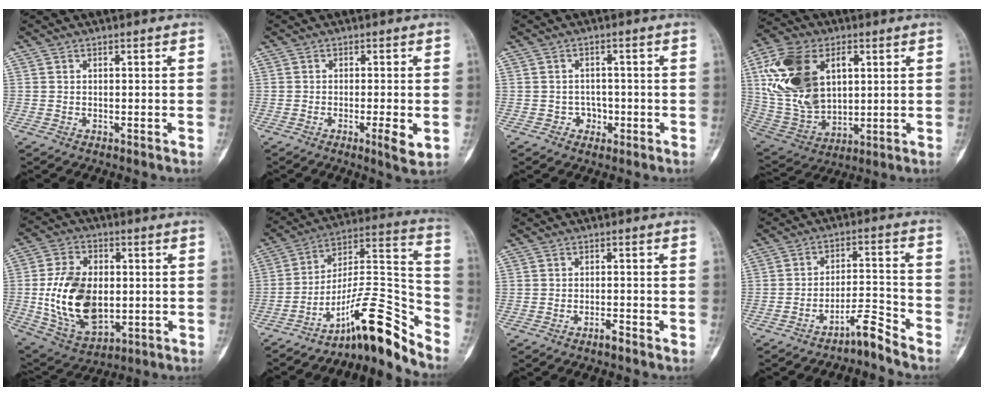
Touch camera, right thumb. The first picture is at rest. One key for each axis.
{"total": 4.3, "fx": -1.1, "fy": 0.7, "fz": 4.1, "tx": -0.064, "ty": -0.008, "tz": -0.017}
{"total": 2.8, "fx": -1.0, "fy": 2.4, "fz": 0.8, "tx": 0.007, "ty": 0.011, "tz": -0.017}
{"total": 20.2, "fx": 5.2, "fy": 13.2, "fz": 14.4, "tx": -0.271, "ty": -0.007, "tz": 0.108}
{"total": 18.1, "fx": -0.6, "fy": 11.7, "fz": 13.7, "tx": -0.232, "ty": -0.003, "tz": 0.007}
{"total": 17.4, "fx": -12.9, "fy": 3.8, "fz": 11.1, "tx": -0.148, "ty": 0.139, "tz": -0.213}
{"total": 1.6, "fx": -1.3, "fy": 0.2, "fz": 1.0, "tx": -0.016, "ty": 0.006, "tz": -0.023}
{"total": 5.6, "fx": -5.0, "fy": 0.3, "fz": 2.5, "tx": -0.038, "ty": 0.066, "tz": -0.088}